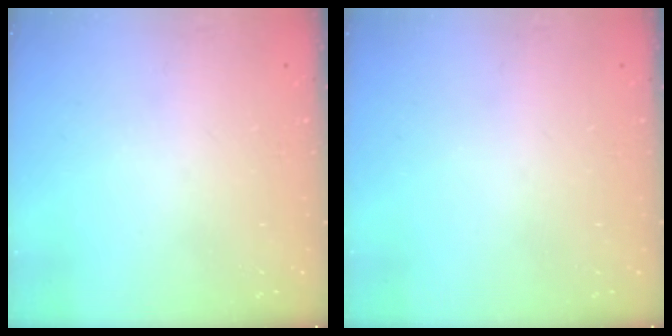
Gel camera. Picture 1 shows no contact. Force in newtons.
{"total": 0.0}